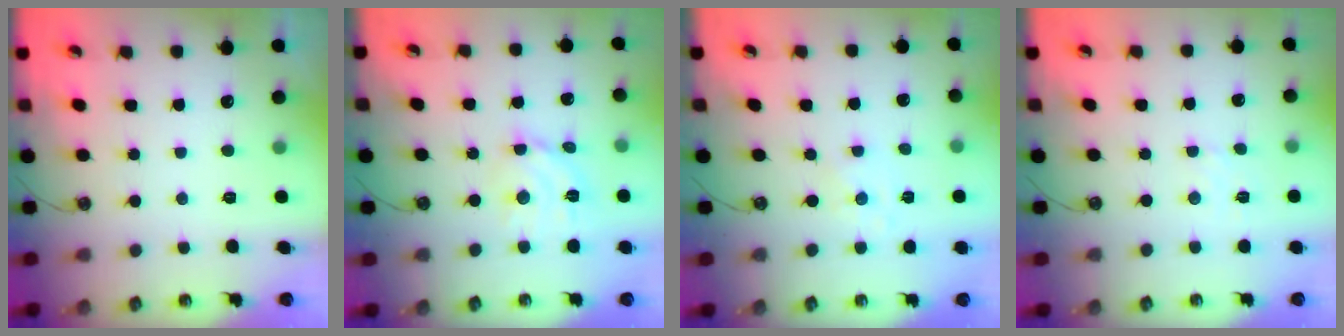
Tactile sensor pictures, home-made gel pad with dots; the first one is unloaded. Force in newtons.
{"total": 10.5, "press": 10.5, "slide": 0.8}
{"total": 1.1, "press": 1.1, "slide": 0.2}
{"total": 2.8, "press": 2.7, "slide": 0.5}